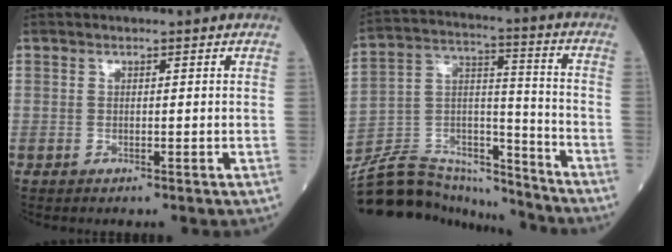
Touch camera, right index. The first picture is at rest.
{"total": 19.4, "force": [-18.5, 4.6, 3.5], "torque": [-0.070, 0.049, -0.305]}